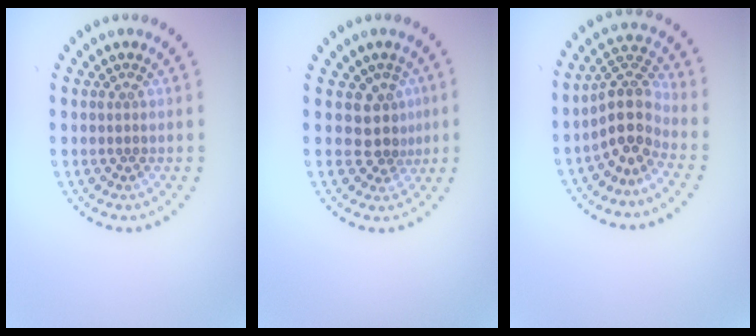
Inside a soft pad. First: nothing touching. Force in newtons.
{"total": 2.8, "press": 2.0, "slide": 2.0}
{"total": 4.0, "press": 3.0, "slide": 2.6}